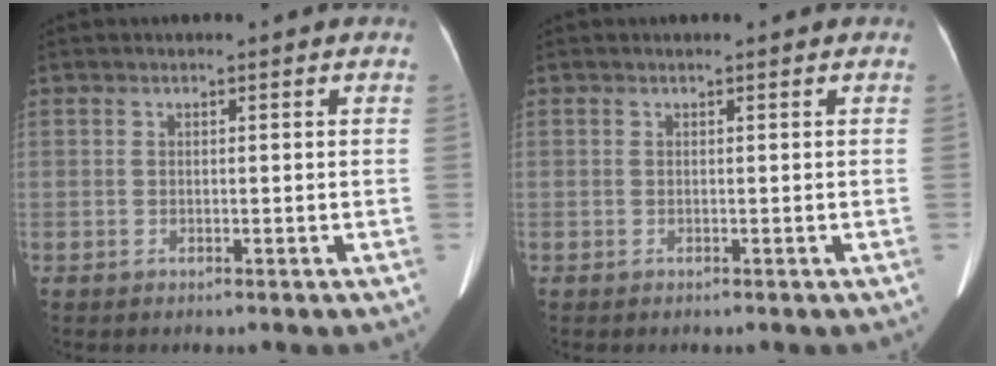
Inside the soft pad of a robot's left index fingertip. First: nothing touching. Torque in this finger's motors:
{"motor_torque": [-0.82, 0.72, -0.65, -0.21]}